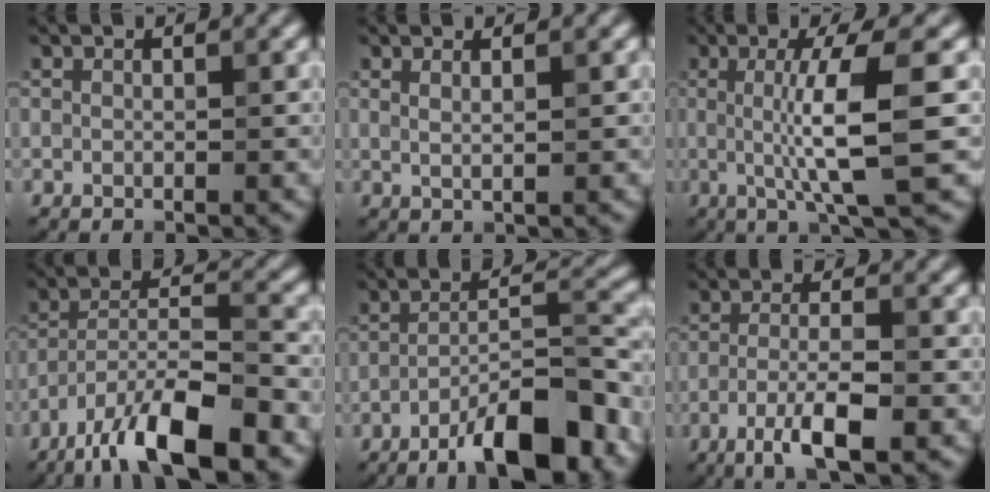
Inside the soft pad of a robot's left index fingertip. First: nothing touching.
{"total": 1.8, "force": [0.9, 0.7, 1.4], "torque": [-0.014, -0.001, 0.006]}
{"total": 7.5, "force": [0.0, 1.3, 7.4], "torque": [-0.118, -0.002, 0.002]}
{"total": 10.4, "force": [-7.3, 2.3, 7.0], "torque": [-0.118, 0.009, -0.137]}
{"total": 10.2, "force": [-6.7, 2.3, 7.2], "torque": [-0.105, 0.016, -0.114]}
{"total": 5.2, "force": [-2.4, 1.2, 4.4], "torque": [-0.082, 0.003, -0.047]}